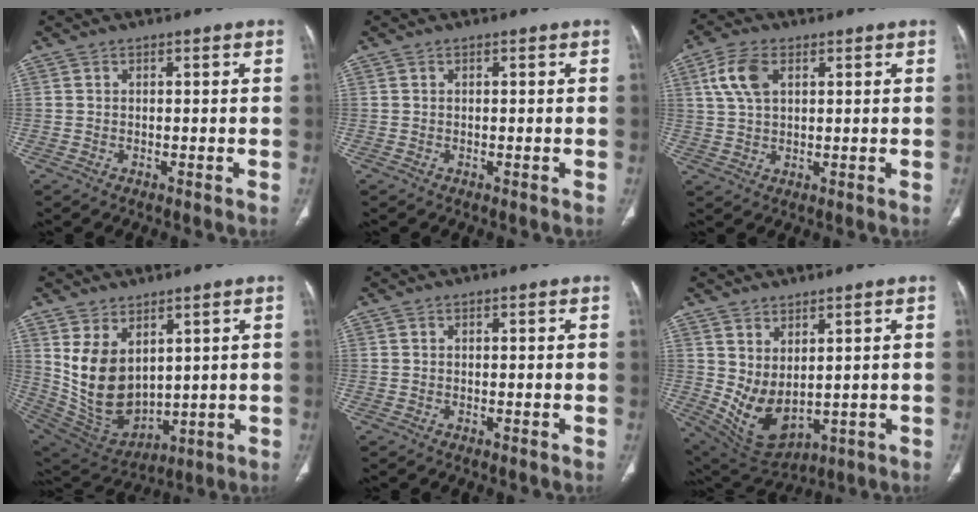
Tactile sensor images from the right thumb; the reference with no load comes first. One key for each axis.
{"total": 0.0}
{"total": 6.7, "fx": 2.6, "fy": 3.8, "fz": 4.9, "tx": -0.103, "ty": 0.002, "tz": 0.054}
{"total": 13.5, "fx": 4.1, "fy": 8.6, "fz": 9.5, "tx": -0.155, "ty": -0.026, "tz": 0.115}
{"total": 0.0}
{"total": 9.0, "fx": 2.1, "fy": 5.0, "fz": 7.2, "tx": -0.124, "ty": -0.029, "tz": 0.070}